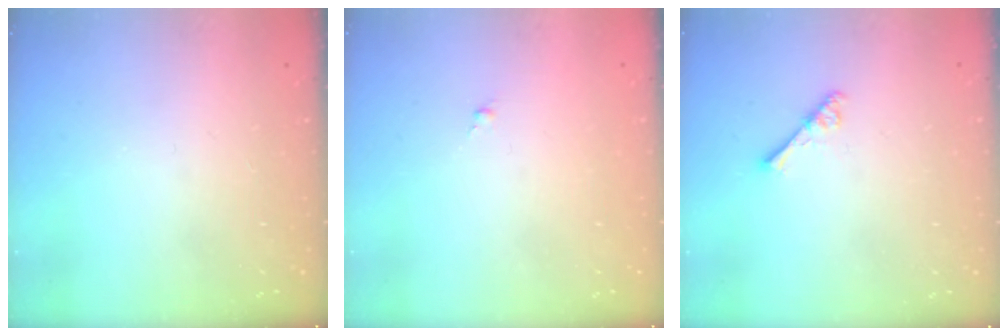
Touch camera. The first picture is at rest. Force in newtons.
{"total": 0.0}
{"total": 3.7, "press": 3.7, "slide": 0.5}